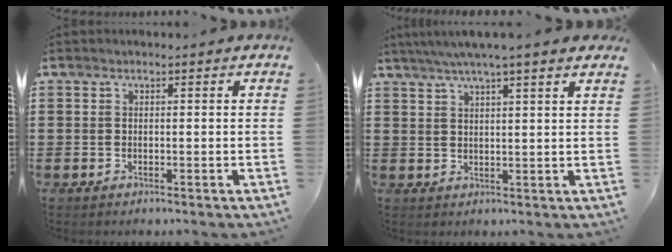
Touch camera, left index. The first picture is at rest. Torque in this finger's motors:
{"motor_torque": [2.11, -0.02, 1.06, 0.21]}